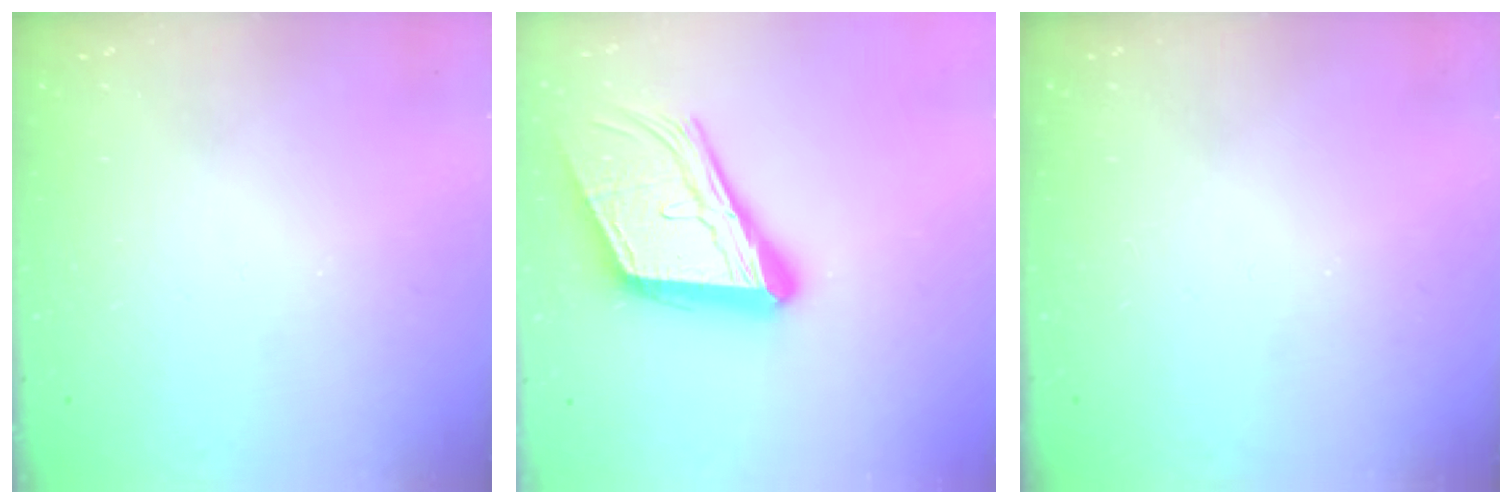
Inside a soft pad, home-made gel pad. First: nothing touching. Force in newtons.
{"total": 20.7, "press": 20.5, "slide": 3.2}
{"total": 0.0}